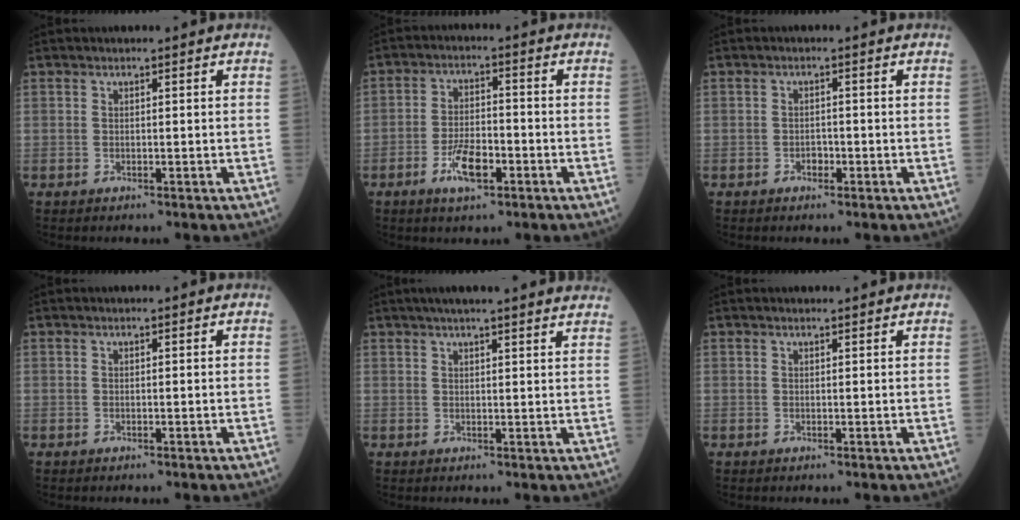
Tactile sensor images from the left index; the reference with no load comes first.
{"total": 6.0, "force": [-3.0, 2.1, 4.8], "torque": [-0.098, -0.002, -0.055]}
{"total": 1.3, "force": [-0.7, 0.8, 0.7], "torque": [-0.009, 0.004, -0.012]}
{"total": 0.0}
{"total": 15.1, "force": [13.4, 0.7, 6.9], "torque": [-0.094, 0.027, 0.158]}
{"total": 1.3, "force": [1.2, 0.0, 0.2], "torque": [-0.009, 0.005, 0.017]}